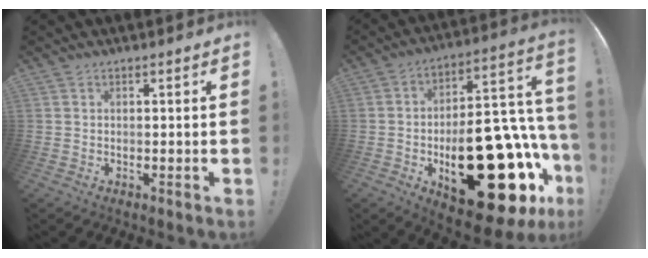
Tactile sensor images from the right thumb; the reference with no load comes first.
{"total": 34.4, "force": [-10.4, 17.2, 27.9], "torque": [-0.373, 0.048, -0.127]}